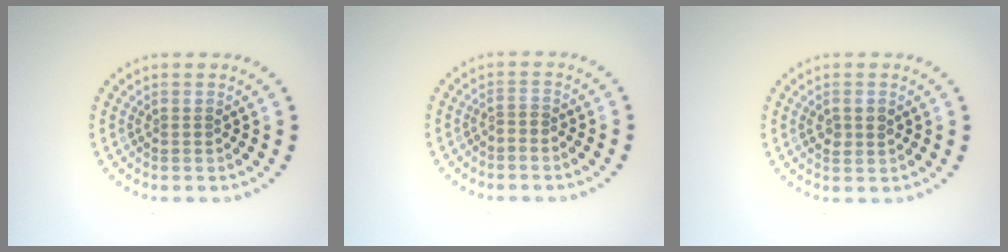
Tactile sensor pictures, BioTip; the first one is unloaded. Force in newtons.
{"total": 0.5, "press": 0.2, "slide": 0.5}
{"total": 1.5, "press": 1.5, "slide": 0.1}